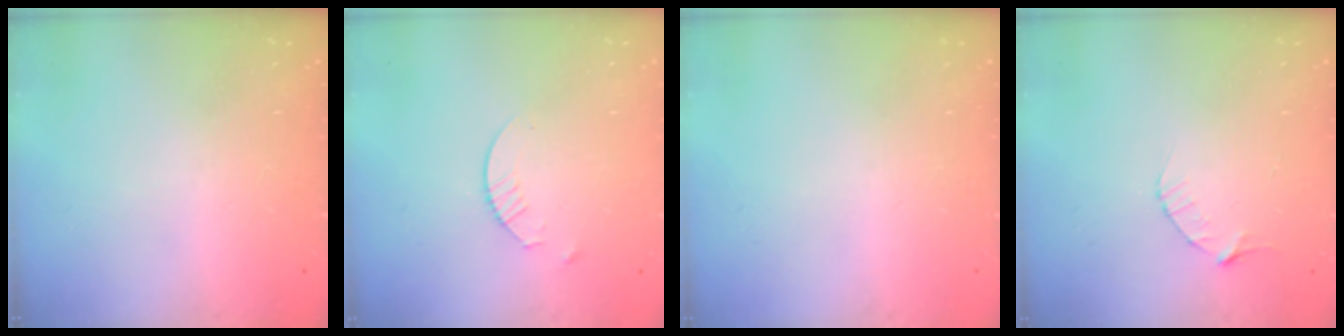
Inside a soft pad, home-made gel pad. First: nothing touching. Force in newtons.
{"total": 2.4, "press": 2.4, "slide": 0.3}
{"total": 0.0}
{"total": 3.1, "press": 3.0, "slide": 0.4}